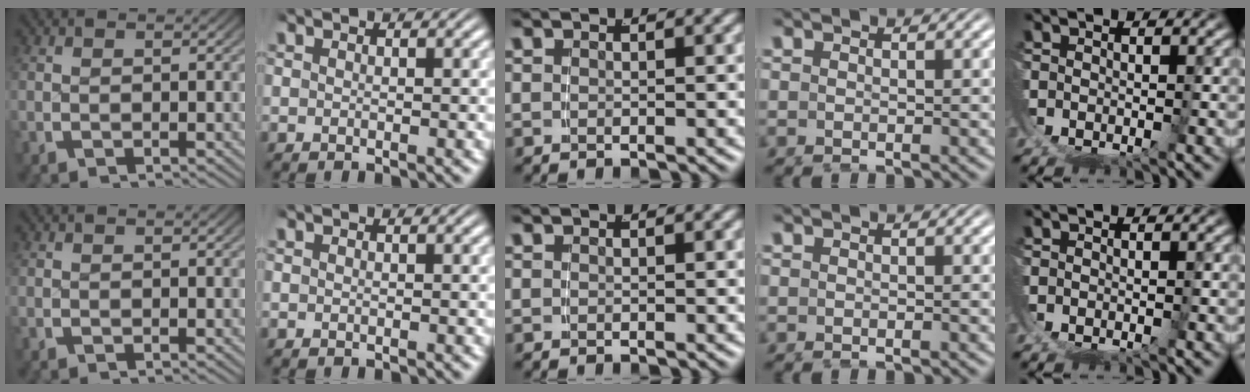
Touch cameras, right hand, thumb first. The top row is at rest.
{}